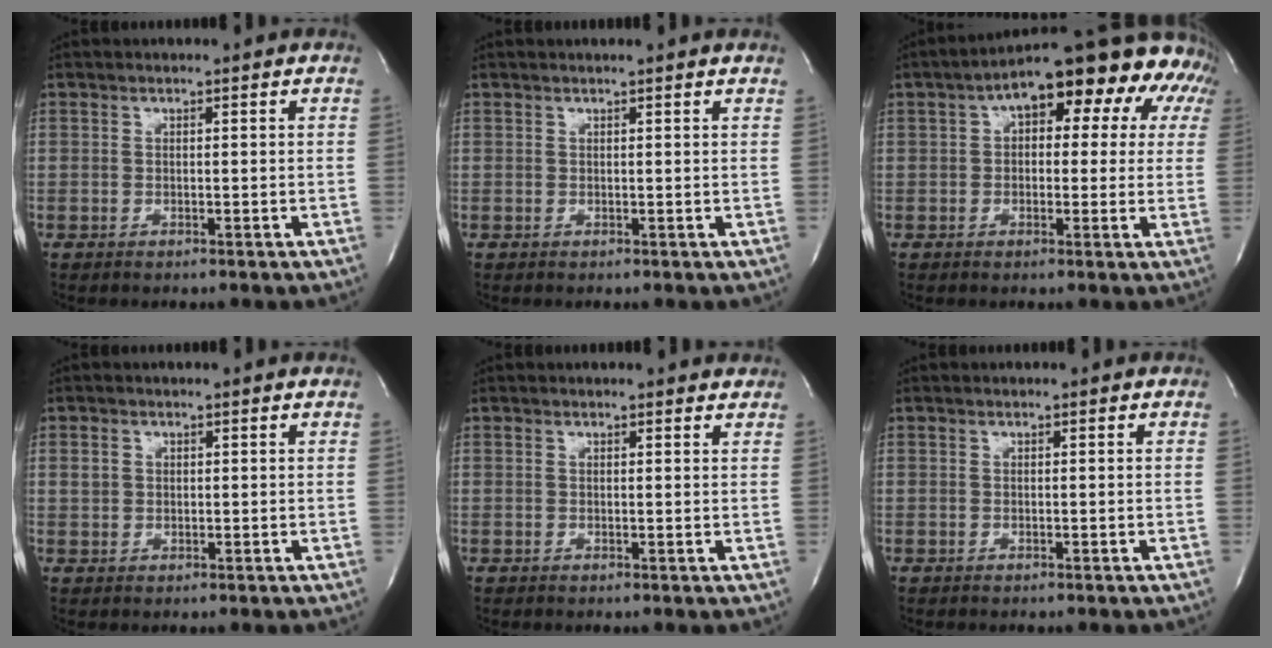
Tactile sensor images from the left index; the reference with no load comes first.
{"total": 1.6, "force": [1.5, -0.4, 0.5], "torque": [-0.018, 0.000, 0.021]}
{"total": 17.7, "force": [9.5, 7.8, 12.7], "torque": [-0.173, 0.067, 0.114]}
{"total": 1.6, "force": [0.6, 1.3, 0.6], "torque": [-0.012, 0.007, 0.012]}
{"total": 3.5, "force": [3.4, 0.7, 0.8], "torque": [-0.014, 0.000, 0.026]}
{"total": 0.0}